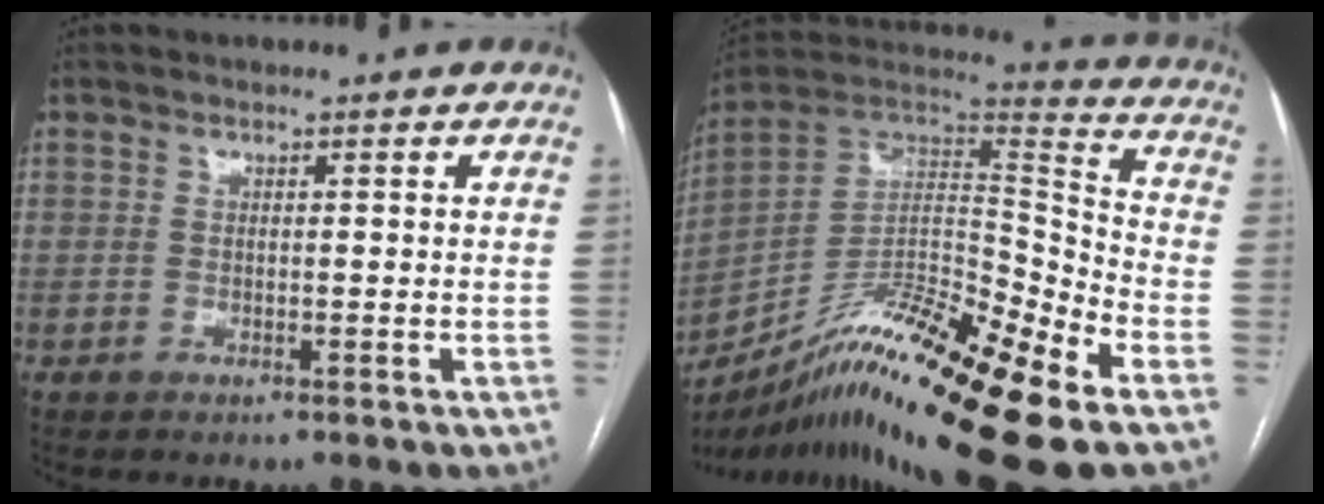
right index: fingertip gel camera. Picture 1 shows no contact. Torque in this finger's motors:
{"motor_torque": [1.02, -1.12, 0.22, 0.05]}